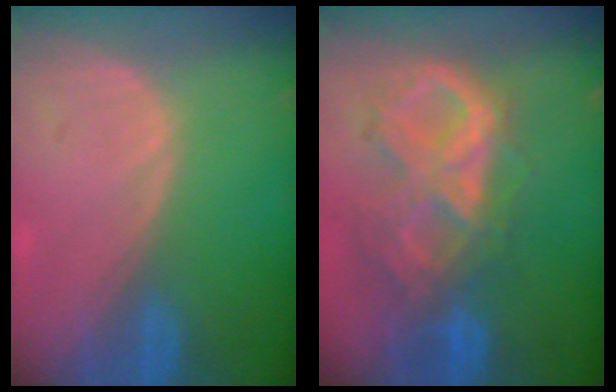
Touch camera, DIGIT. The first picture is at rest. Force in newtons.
{"total": 10.5, "press": 8.9, "slide": 5.5}